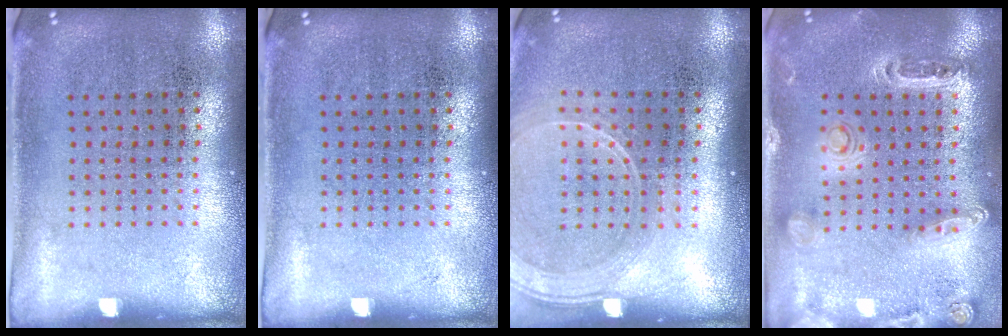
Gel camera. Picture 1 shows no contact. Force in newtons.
{"total": 0.0}
{"total": 1.6, "press": 1.4, "slide": 0.8}
{"total": 1.4, "press": 1.3, "slide": 0.3}